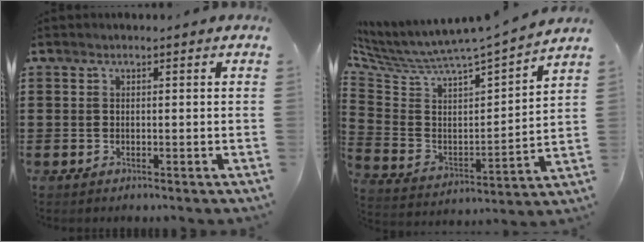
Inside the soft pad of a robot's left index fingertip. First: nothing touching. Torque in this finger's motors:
{"motor_torque": [1.26, 0.88, 0.10, 0.06]}